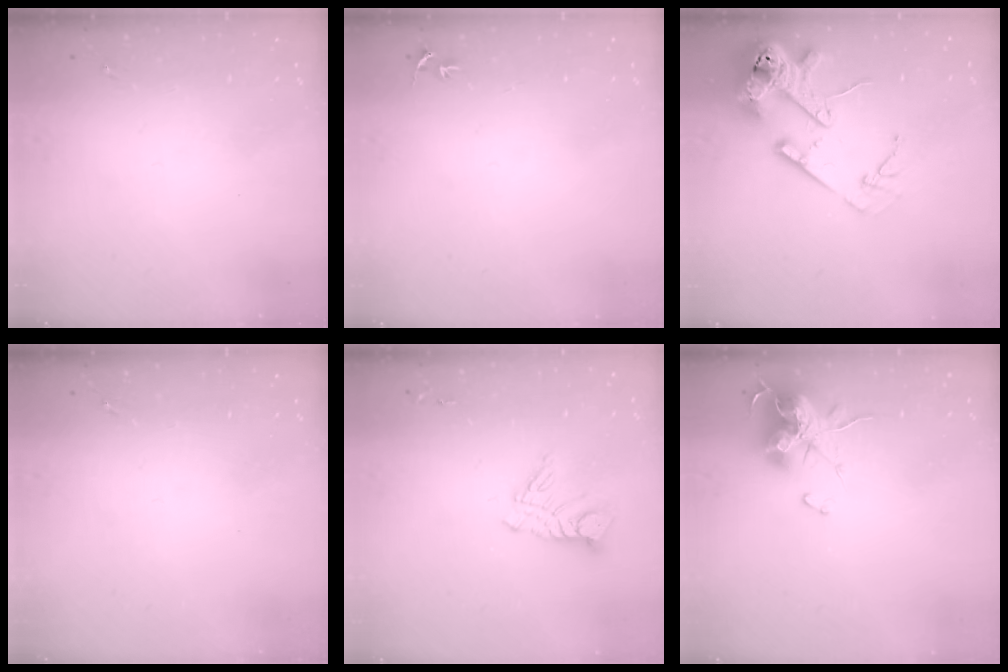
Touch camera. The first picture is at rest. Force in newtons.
{"total": 3.0, "press": 3.0, "slide": 0.3}
{"total": 18.8, "press": 18.7, "slide": 2.4}
{"total": 0.0}
{"total": 10.5, "press": 10.5, "slide": 0.9}
{"total": 14.9, "press": 14.9, "slide": 0.9}